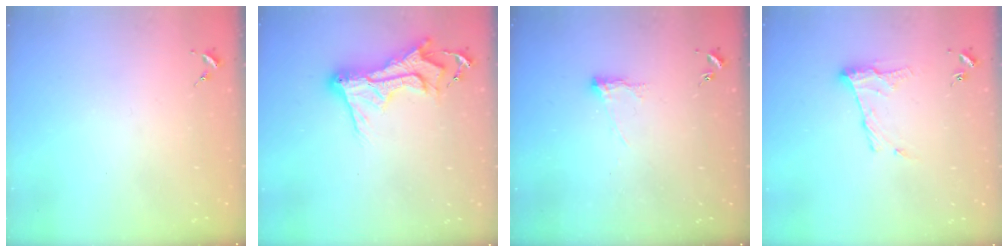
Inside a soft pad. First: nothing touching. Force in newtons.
{"total": 16.2, "press": 16.2, "slide": 1.2}
{"total": 5.7, "press": 5.6, "slide": 0.9}
{"total": 11.4, "press": 11.3, "slide": 0.3}